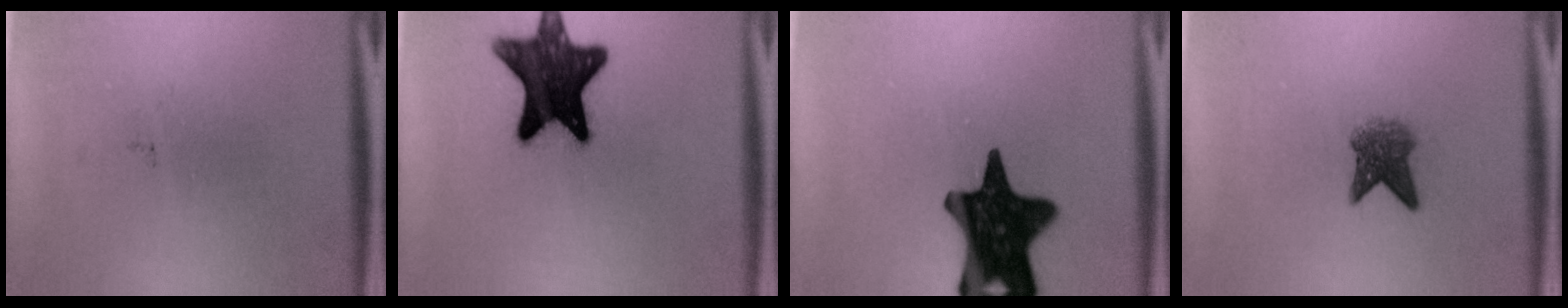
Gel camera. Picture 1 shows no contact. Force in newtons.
{"total": 14.0}
{"total": 16.9}
{"total": 3.7}